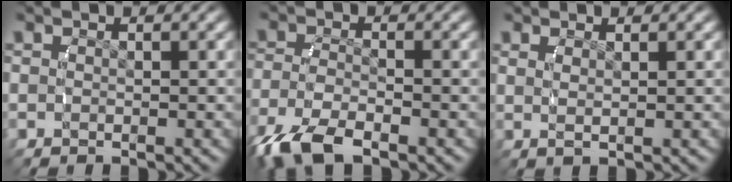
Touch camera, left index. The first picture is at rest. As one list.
[{"total": 5.4, "force": [-3.0, 2.9, 3.5], "torque": [-0.095, -0.030, -0.033]}, {"total": 1.3, "force": [0.8, -0.6, 0.8], "torque": [-0.021, -0.007, 0.021]}]